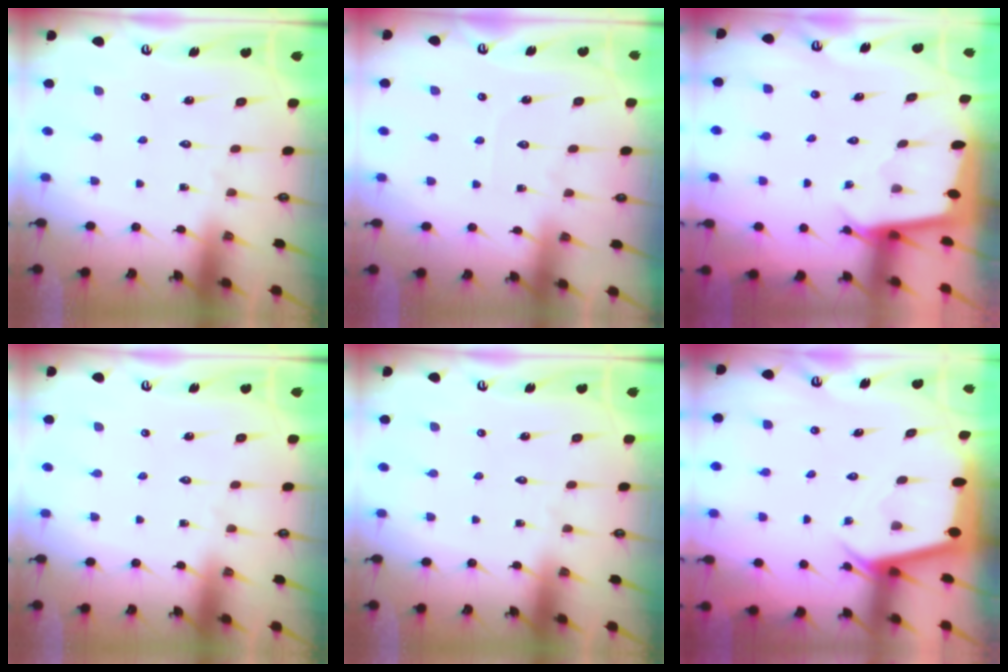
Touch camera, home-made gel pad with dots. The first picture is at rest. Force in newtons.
{"total": 2.7, "press": 2.6, "slide": 0.3}
{"total": 2.5, "press": 2.5, "slide": 0.1}
{"total": 0.0}
{"total": 0.0}
{"total": 2.7, "press": 2.7, "slide": 0.2}